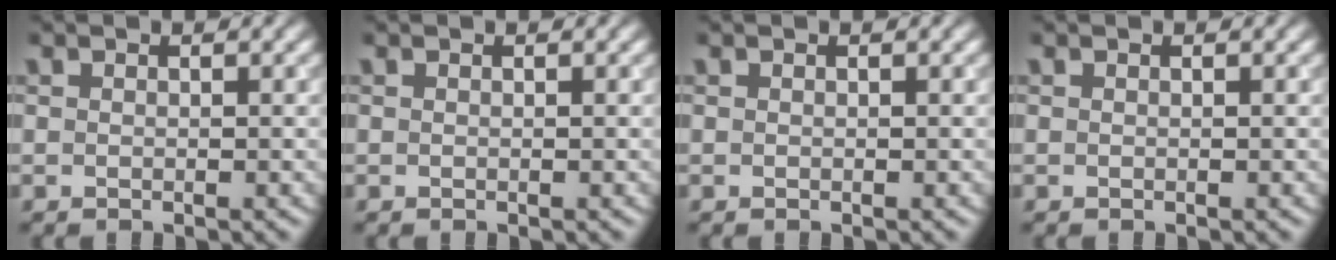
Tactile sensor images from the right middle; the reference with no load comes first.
{"total": 0.0}
{"total": 0.0}
{"total": 0.0}